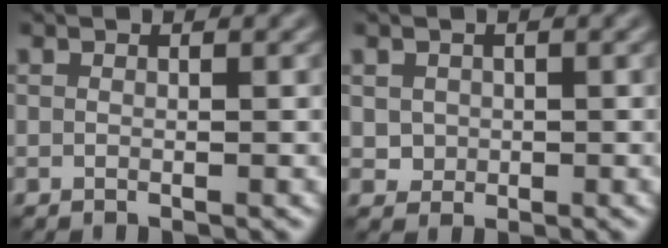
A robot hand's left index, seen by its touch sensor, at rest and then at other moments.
{"total": 1.5, "force": [0.1, 1.4, 0.5], "torque": [-0.006, -0.006, 0.005]}